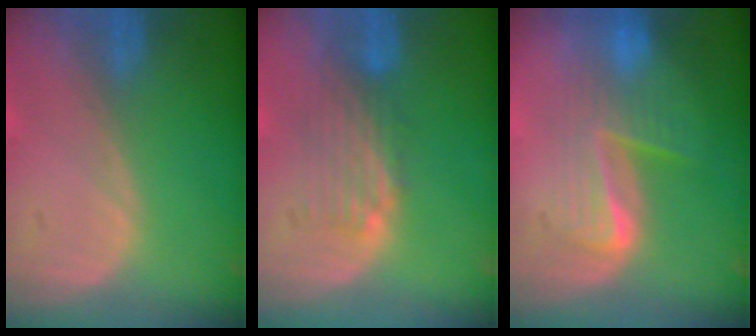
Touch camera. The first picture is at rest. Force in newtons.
{"total": 4.8, "press": 4.1, "slide": 2.5}
{"total": 6.3, "press": 6.2, "slide": 1.3}